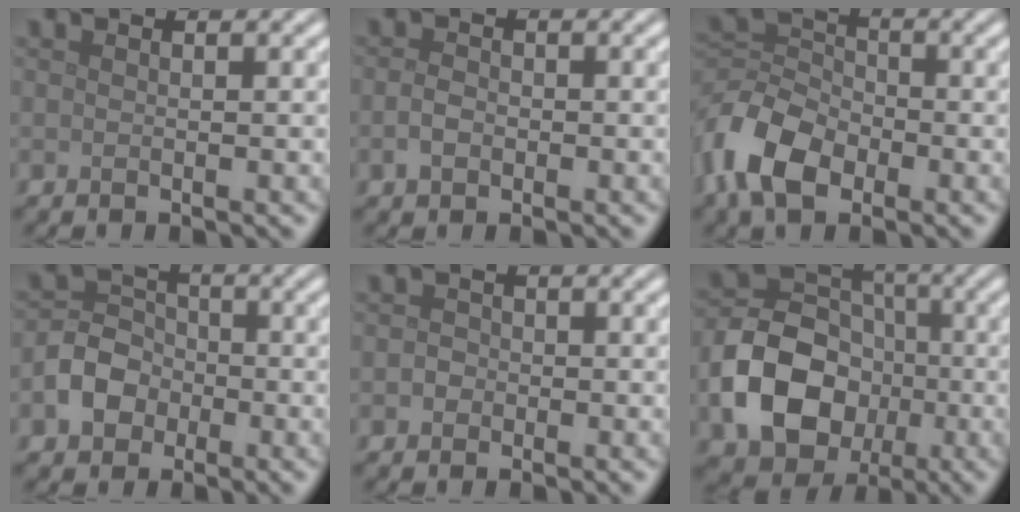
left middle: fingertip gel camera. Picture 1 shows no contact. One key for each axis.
{"total": 1.6, "fx": -0.5, "fy": 1.2, "fz": 1.0, "tx": -0.021, "ty": 0.000, "tz": -0.013}
{"total": 7.6, "fx": -4.0, "fy": 4.7, "fz": 4.4, "tx": -0.098, "ty": -0.001, "tz": -0.095}
{"total": 3.9, "fx": -1.5, "fy": 3.2, "fz": 1.8, "tx": -0.025, "ty": 0.003, "tz": -0.033}
{"total": 1.0, "fx": -0.3, "fy": 0.9, "fz": 0.2, "tx": 0.000, "ty": -0.001, "tz": -0.010}
{"total": 9.7, "fx": -2.7, "fy": 7.6, "fz": 5.5, "tx": -0.092, "ty": -0.004, "tz": -0.054}